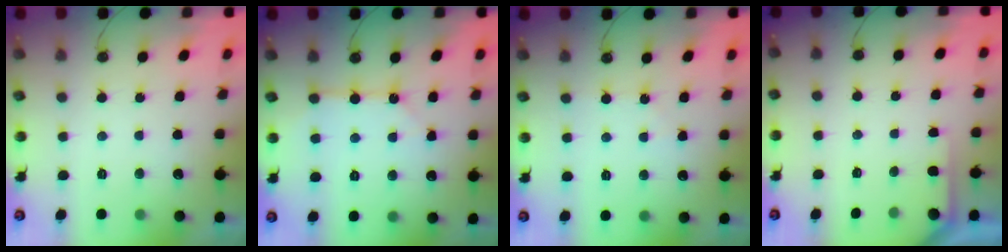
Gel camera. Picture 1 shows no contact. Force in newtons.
{"total": 5.1, "press": 5.1, "slide": 0.5}
{"total": 2.8, "press": 2.8, "slide": 0.6}
{"total": 2.4, "press": 2.4, "slide": 0.2}